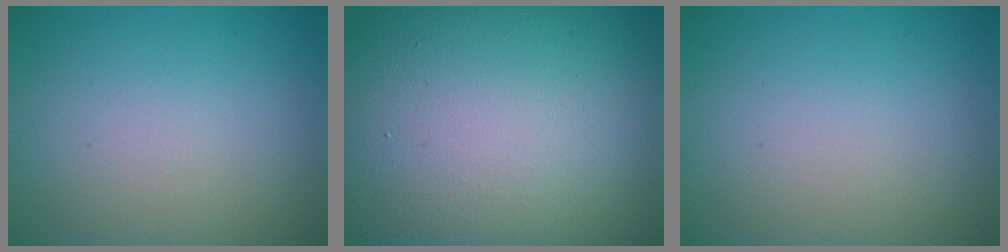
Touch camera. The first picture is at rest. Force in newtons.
{"total": 19.8, "press": 19.7, "slide": 1.4}
{"total": 0.0}